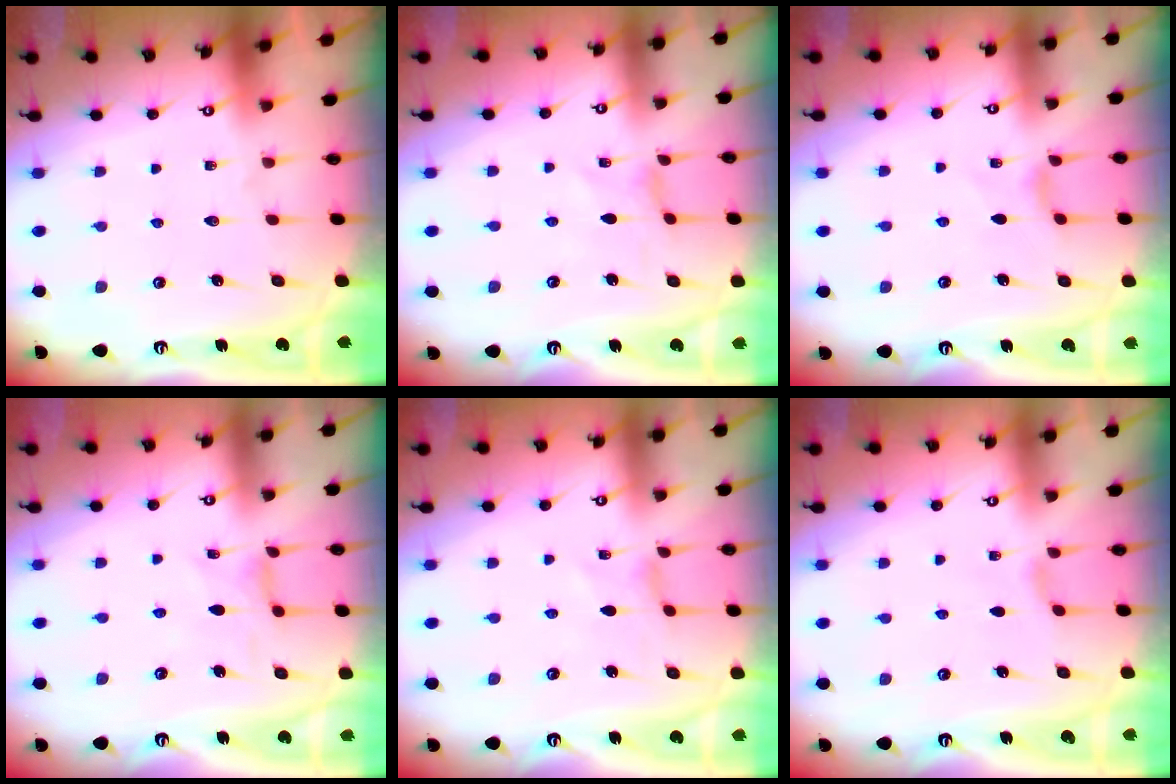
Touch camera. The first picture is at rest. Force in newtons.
{"total": 0.0}
{"total": 2.3, "press": 2.3, "slide": 0.5}
{"total": 0.8, "press": 0.7, "slide": 0.2}
{"total": 0.0}
{"total": 1.5, "press": 1.5, "slide": 0.4}